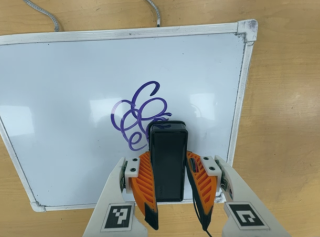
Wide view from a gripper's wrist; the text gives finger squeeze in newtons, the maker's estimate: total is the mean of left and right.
{"total": 8.0, "left": 8.0, "right": 8.1}